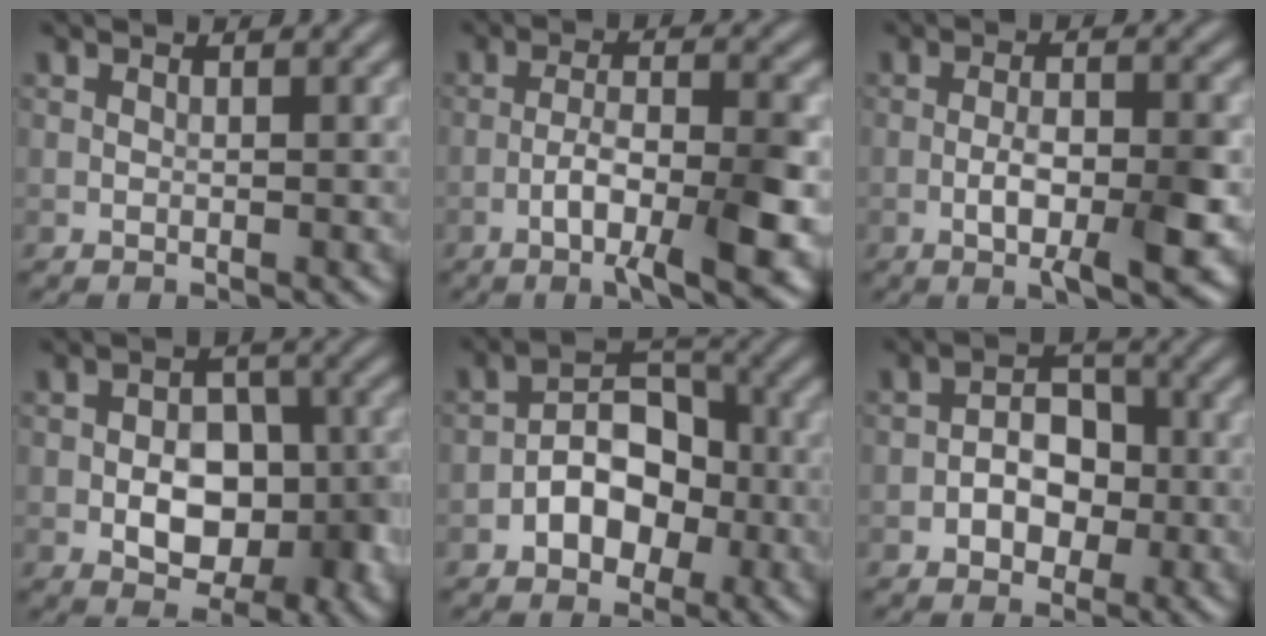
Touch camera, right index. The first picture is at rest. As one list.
[{"total": 8.2, "force": [-3.8, 2.2, 7.0], "torque": [-0.114, 0.006, -0.061]}, {"total": 6.0, "force": [-2.1, 1.9, 5.3], "torque": [-0.091, 0.000, -0.035]}, {"total": 7.2, "force": [-1.6, 4.6, 5.3], "torque": [-0.070, 0.001, -0.026]}, {"total": 5.2, "force": [-1.8, 3.5, 3.5], "torque": [-0.044, 0.010, -0.033]}, {"total": 3.7, "force": [-1.0, 2.6, 2.5], "torque": [-0.034, 0.007, -0.018]}]